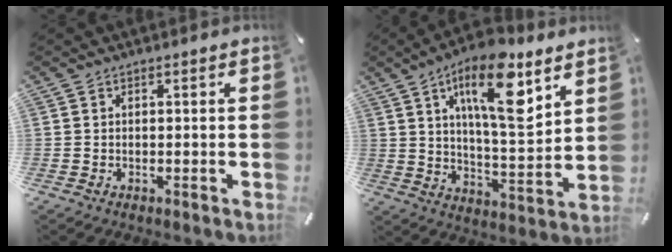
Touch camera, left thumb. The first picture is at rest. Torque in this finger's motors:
{"motor_torque": [1.88, 1.90, 2.11, -0.67, 0.57]}